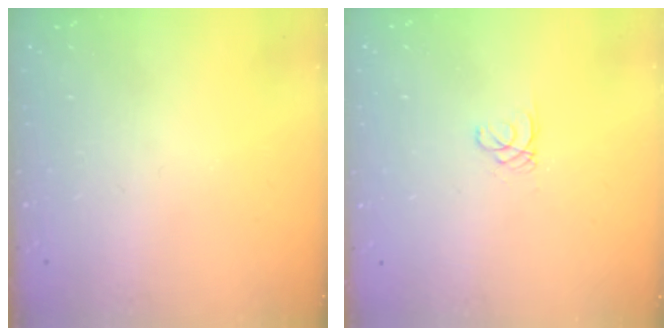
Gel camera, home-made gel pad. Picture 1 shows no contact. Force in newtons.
{"total": 0.6, "press": 0.6, "slide": 0.1}